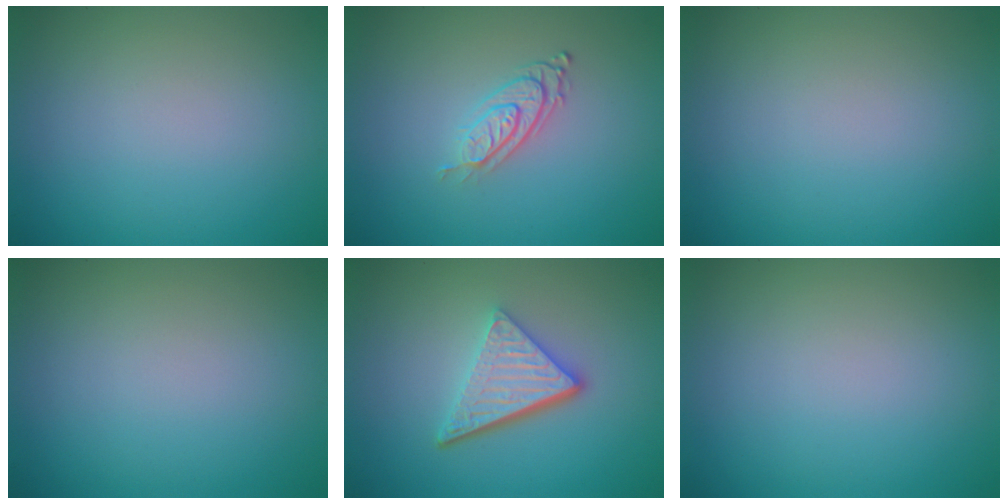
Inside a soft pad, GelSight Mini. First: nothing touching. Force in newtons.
{"total": 2.9, "press": 1.9, "slide": 2.1}
{"total": 0.0}
{"total": 0.0}
{"total": 4.9, "press": 3.4, "slide": 3.6}
{"total": 0.0}